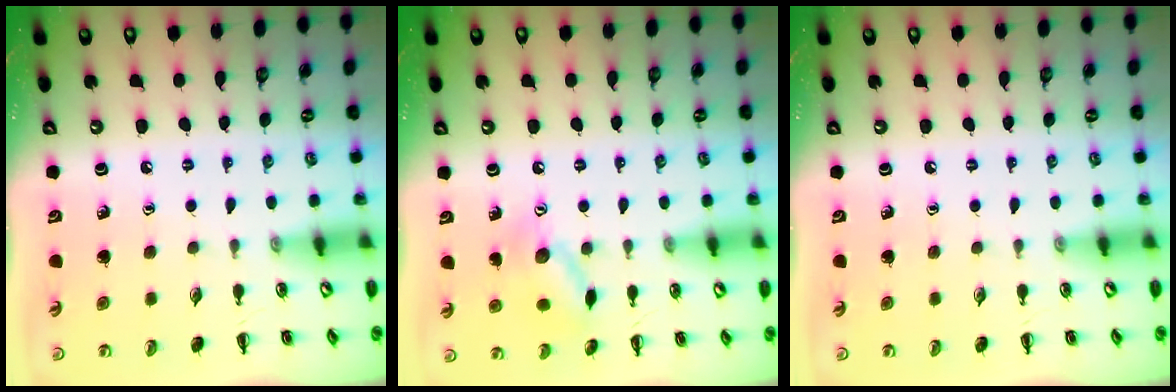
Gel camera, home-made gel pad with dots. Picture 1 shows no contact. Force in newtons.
{"total": 10.5, "press": 10.5, "slide": 0.6}
{"total": 0.0}